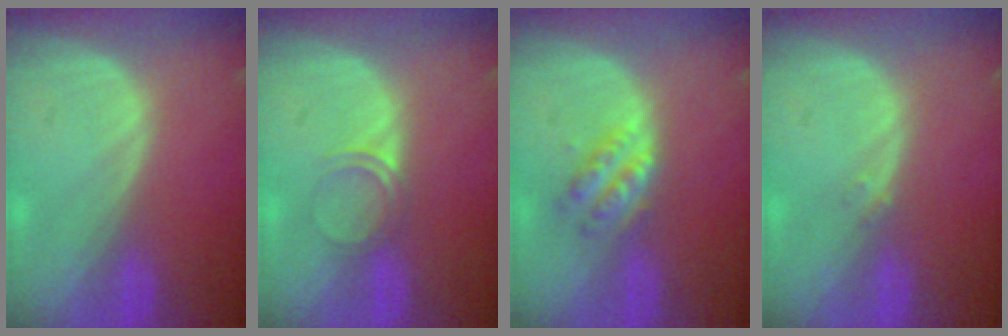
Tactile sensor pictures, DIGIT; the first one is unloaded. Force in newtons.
{"total": 2.5, "press": 2.1, "slide": 1.2}
{"total": 4.7, "press": 4.2, "slide": 2.2}
{"total": 0.8, "press": 0.7, "slide": 0.4}